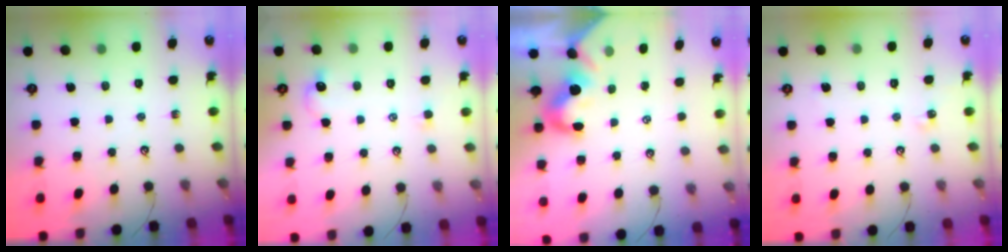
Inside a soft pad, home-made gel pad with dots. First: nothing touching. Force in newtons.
{"total": 1.4, "press": 1.2, "slide": 0.6}
{"total": 1.8, "press": 1.7, "slide": 0.6}
{"total": 3.2, "press": 3.2, "slide": 0.5}